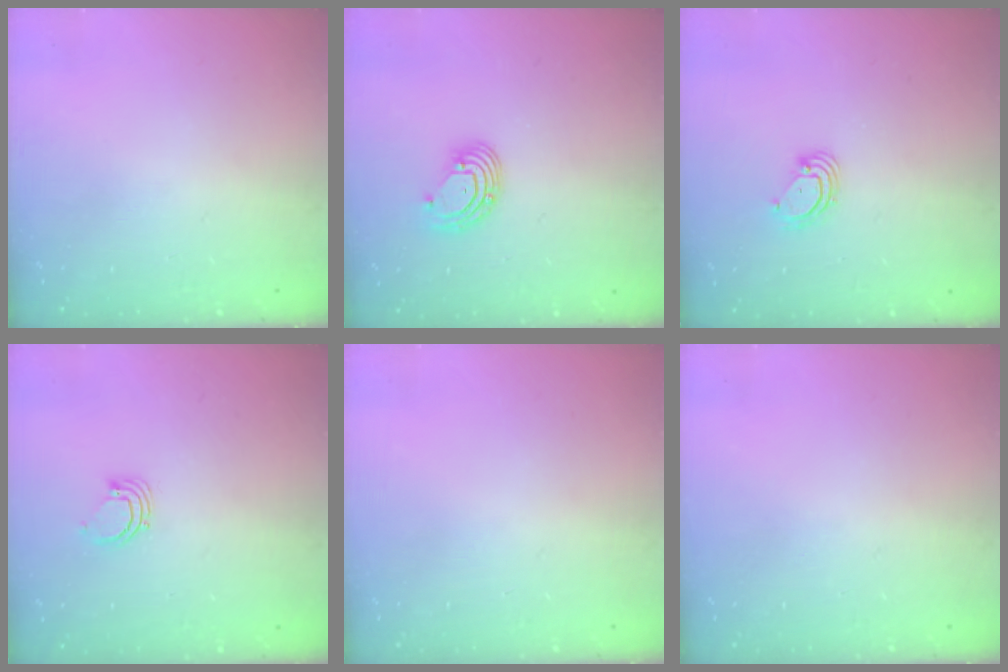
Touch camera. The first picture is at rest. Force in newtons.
{"total": 5.6, "press": 5.6, "slide": 0.5}
{"total": 3.8, "press": 3.8, "slide": 0.1}
{"total": 2.5, "press": 2.5, "slide": 0.1}
{"total": 0.0}
{"total": 0.0}